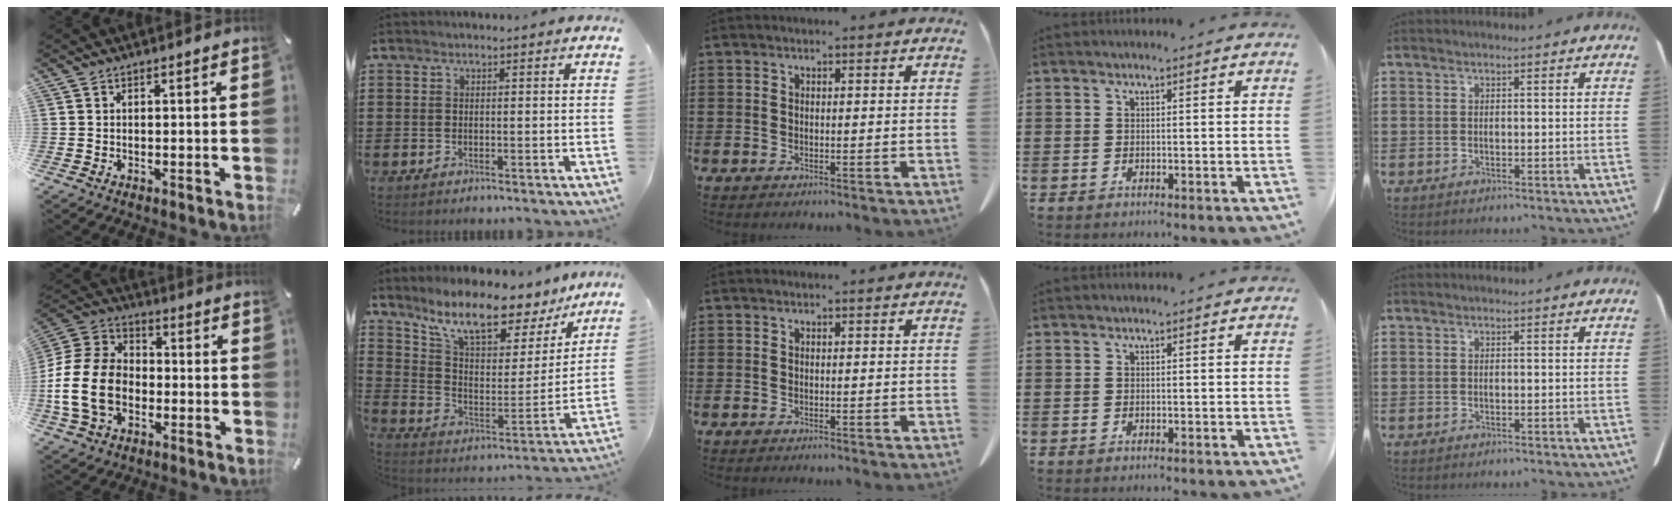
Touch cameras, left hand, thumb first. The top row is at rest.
{"thumb": {"total": 16.1, "force": [-4.1, 12.0, 9.9], "torque": [-0.224, 0.030, -0.079]}, "index": {"total": 10.8, "force": [9.1, 2.6, 5.2], "torque": [-0.119, -0.065, 0.154]}}